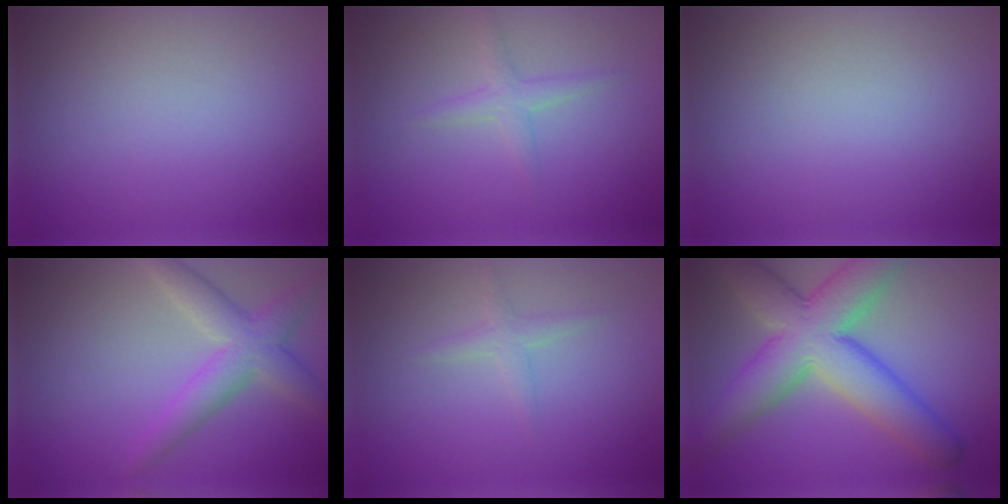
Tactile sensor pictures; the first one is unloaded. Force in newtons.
{"total": 1.6, "press": 1.6, "slide": 0.1}
{"total": 0.0}
{"total": 3.5, "press": 3.5, "slide": 0.2}
{"total": 1.3, "press": 1.3, "slide": 0.1}
{"total": 10.2, "press": 10.2, "slide": 0.5}